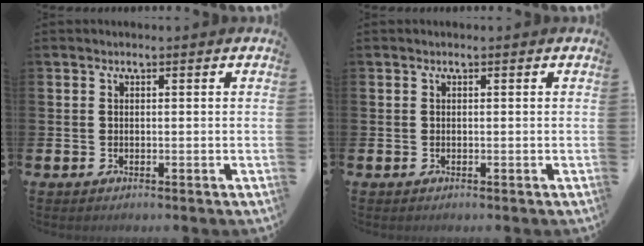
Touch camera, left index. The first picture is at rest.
{"total": 0.0}